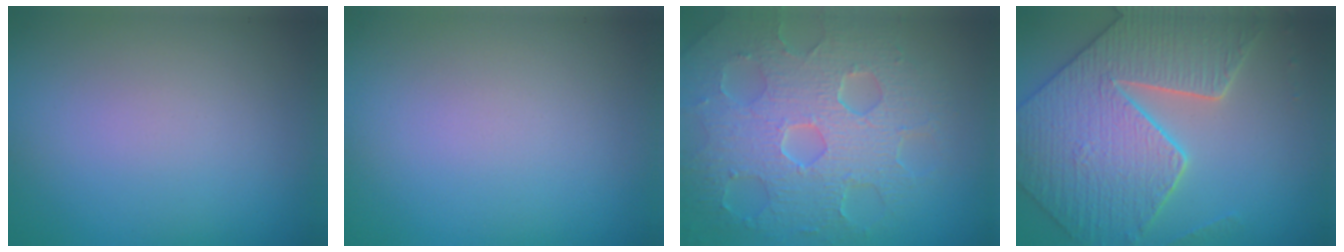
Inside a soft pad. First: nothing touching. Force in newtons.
{"total": 0.0}
{"total": 8.5, "press": 6.0, "slide": 6.0}
{"total": 7.6, "press": 6.6, "slide": 3.9}